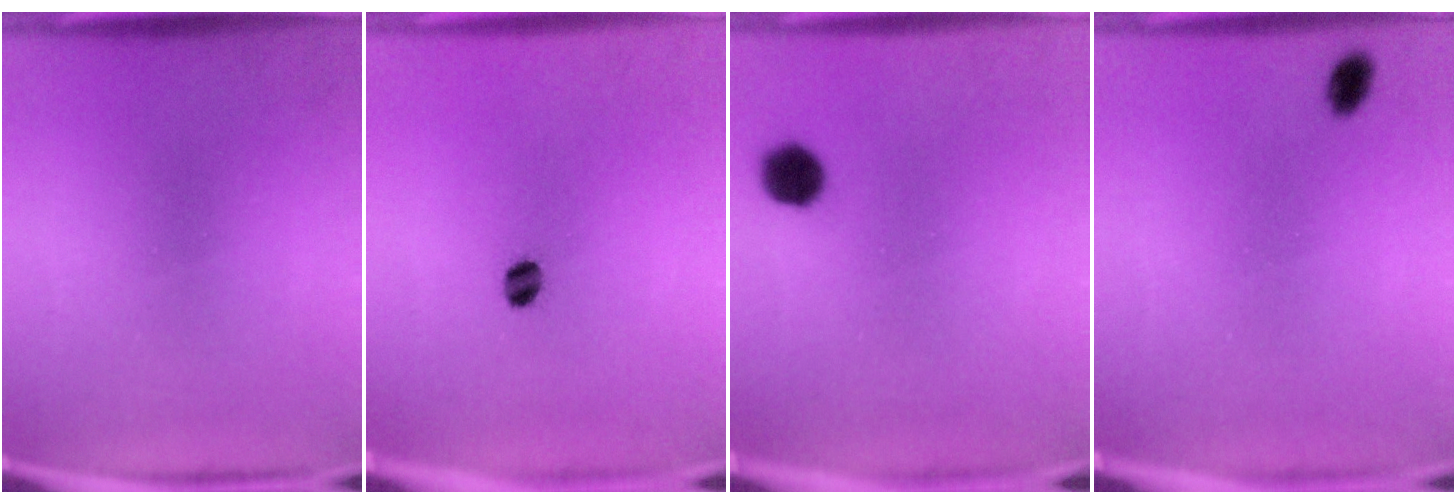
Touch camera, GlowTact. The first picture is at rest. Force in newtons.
{"total": 2.8}
{"total": 4.8}
{"total": 2.2}